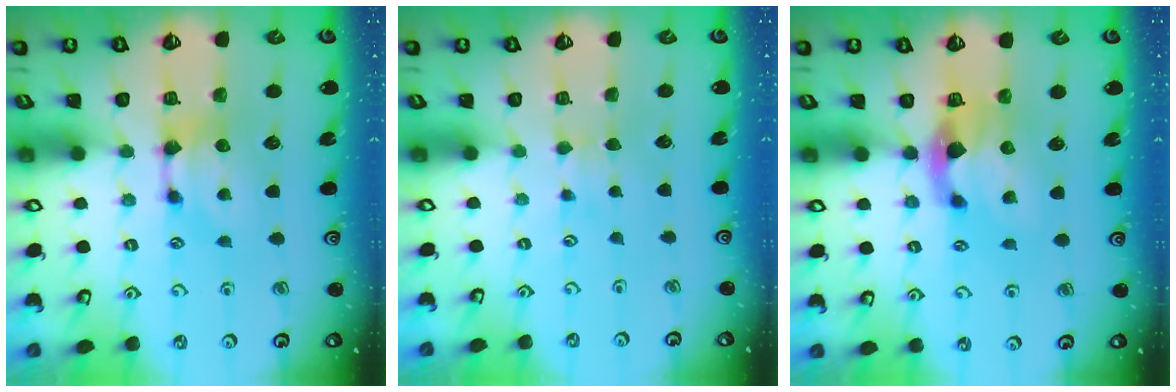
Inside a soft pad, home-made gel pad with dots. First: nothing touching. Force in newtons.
{"total": 3.0, "press": 2.9, "slide": 0.4}
{"total": 2.3, "press": 1.9, "slide": 1.3}